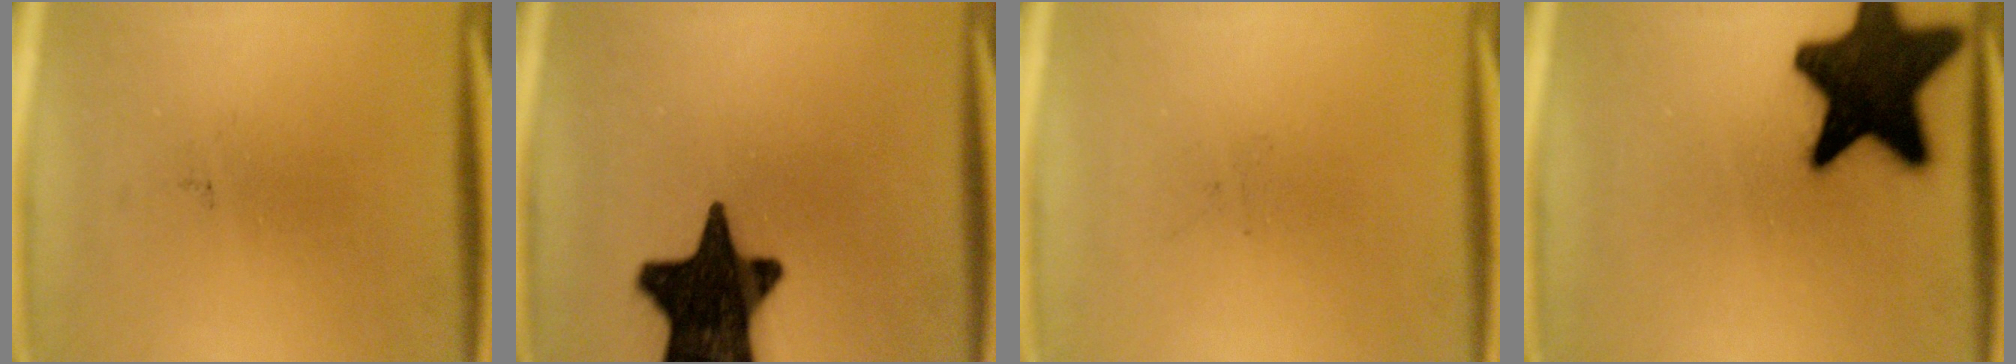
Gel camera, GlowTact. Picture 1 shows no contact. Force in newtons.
{"total": 18.9}
{"total": 0.0}
{"total": 19.4}